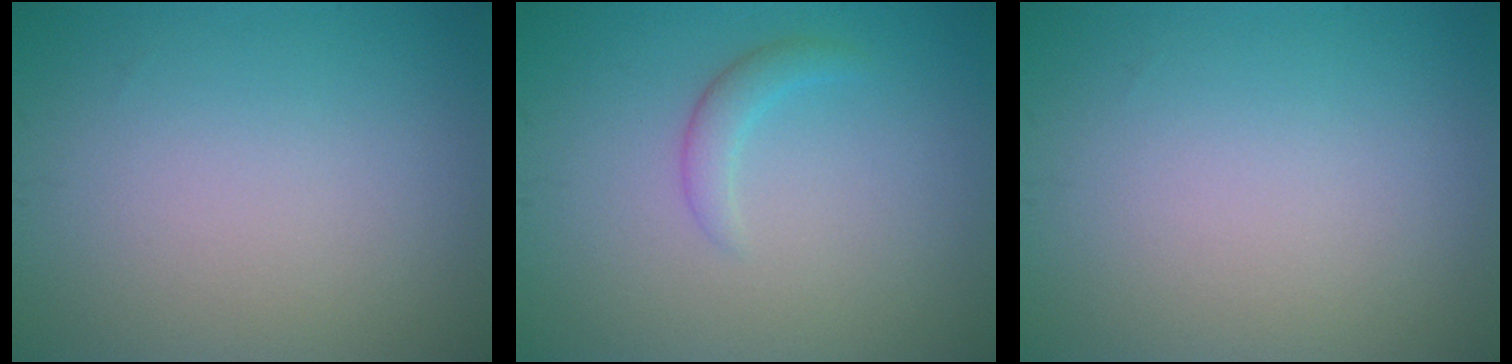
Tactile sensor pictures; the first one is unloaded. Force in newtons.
{"total": 1.5, "press": 1.5, "slide": 0.1}
{"total": 0.0}